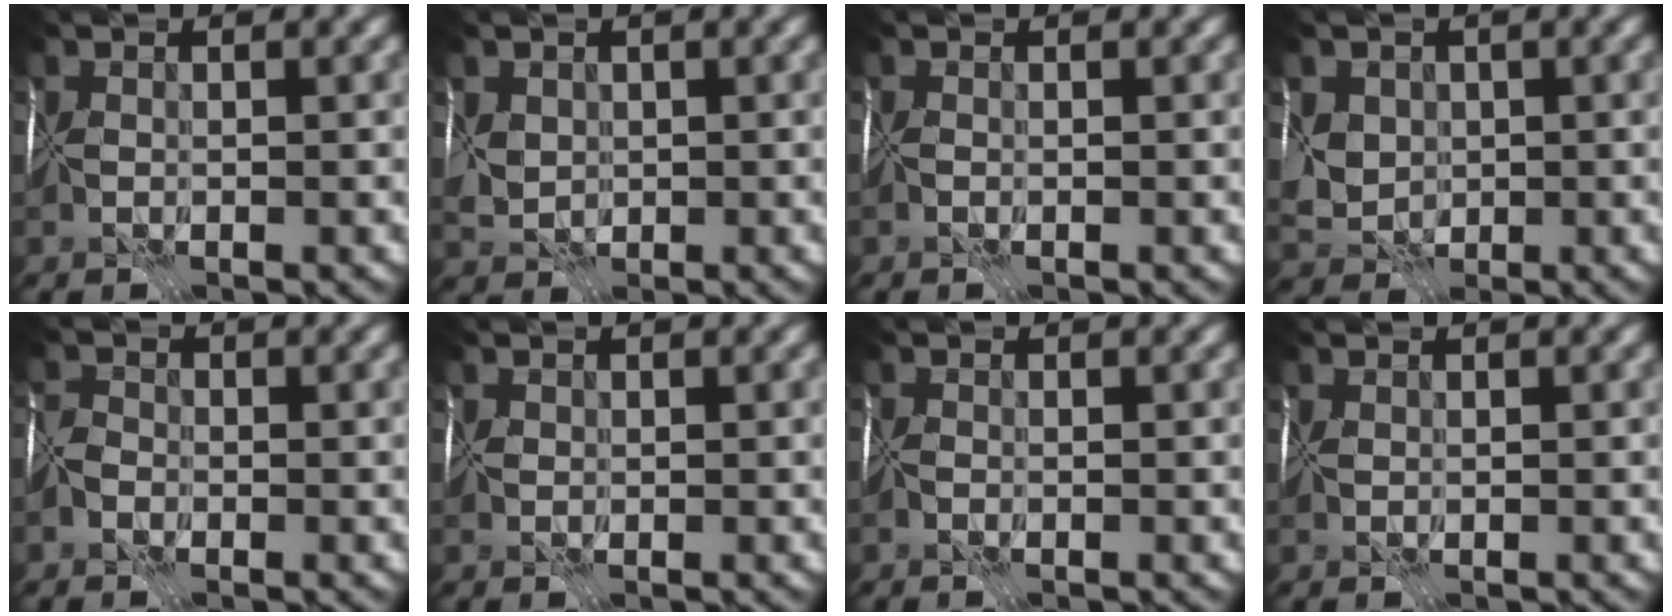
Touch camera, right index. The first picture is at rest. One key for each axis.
{"total": 1.6, "fx": 0.8, "fy": 1.3, "fz": 0.6, "tx": -0.018, "ty": 0.007, "tz": 0.024}
{"total": 0.5, "fx": -0.3, "fy": 0.4, "fz": 0.2, "tx": -0.003, "ty": -0.004, "tz": -0.004}
{"total": 2.5, "fx": 0.7, "fy": 2.2, "fz": 1.0, "tx": -0.014, "ty": 0.007, "tz": 0.013}
{"total": 1.4, "fx": -1.4, "fy": 0.4, "fz": -0.1, "tx": 0.009, "ty": -0.003, "tz": -0.032}
{"total": 0.5, "fx": 0.3, "fy": 0.4, "fz": 0.1, "tx": 0.004, "ty": 0.001, "tz": 0.008}
{"total": 0.8, "fx": -0.8, "fy": 0.1, "fz": -0.2, "tx": 0.011, "ty": -0.003, "tz": -0.017}
{"total": 0.6, "fx": 0.5, "fy": -0.2, "fz": -0.1, "tx": 0.003, "ty": 0.002, "tz": 0.013}